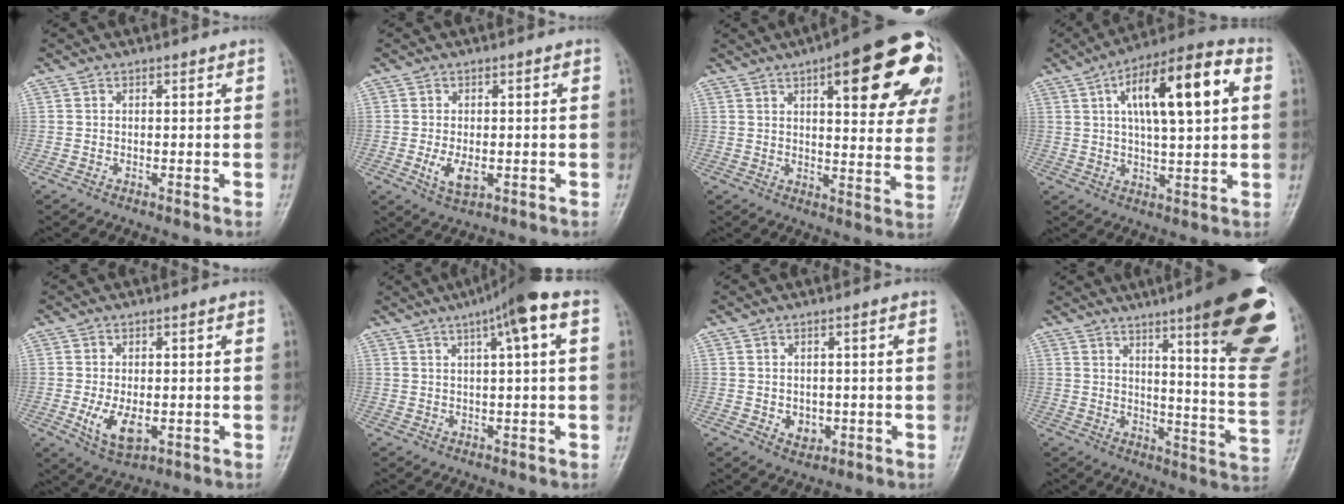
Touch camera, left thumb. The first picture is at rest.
{"total": 5.1, "force": [-1.1, 2.6, 4.3], "torque": [-0.077, 0.001, -0.015]}
{"total": 22.4, "force": [9.5, 7.4, 18.9], "torque": [-0.214, -0.010, 0.119]}
{"total": 17.5, "force": [4.7, 5.9, 15.8], "torque": [-0.240, 0.019, 0.066]}
{"total": 7.4, "force": [-1.7, 3.8, 6.1], "torque": [-0.107, -0.003, -0.021]}
{"total": 8.9, "force": [3.6, 1.1, 8.1], "torque": [-0.131, 0.024, 0.049]}
{"total": 4.5, "force": [-1.0, 3.4, 2.7], "torque": [-0.024, 0.008, -0.004]}
{"total": 24.4, "force": [13.3, 4.2, 20.1], "torque": [-0.228, -0.063, 0.175]}